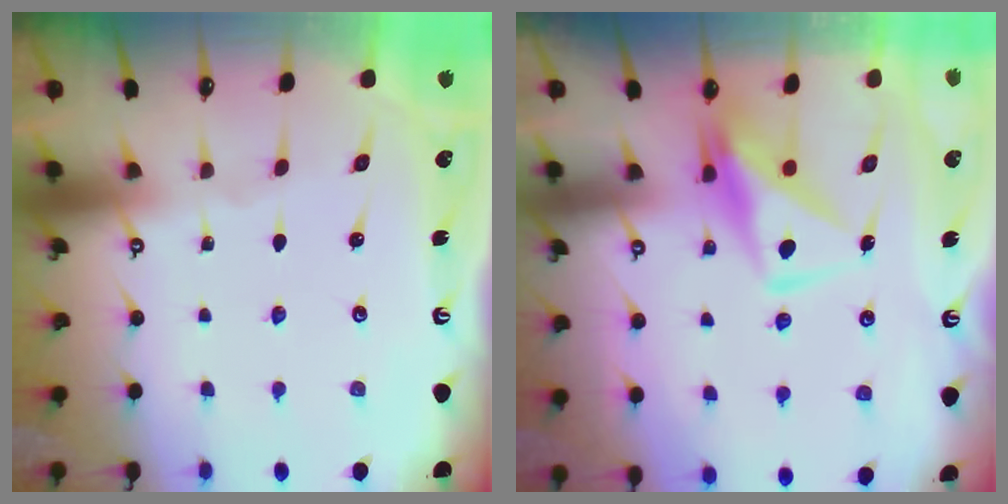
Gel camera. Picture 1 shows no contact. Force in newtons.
{"total": 10.0, "press": 10.0, "slide": 1.2}